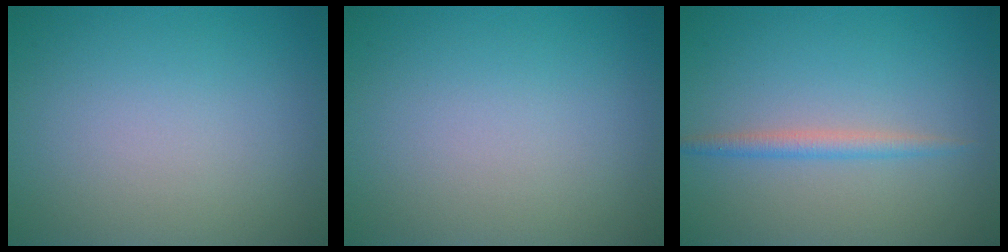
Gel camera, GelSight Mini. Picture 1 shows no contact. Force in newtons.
{"total": 0.0}
{"total": 1.7, "press": 1.7, "slide": 0.0}